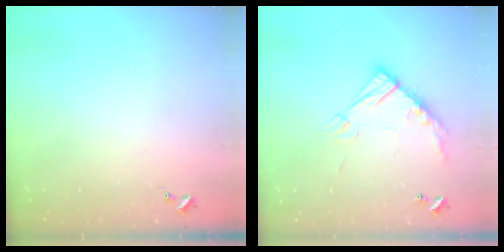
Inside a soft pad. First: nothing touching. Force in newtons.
{"total": 14.3, "press": 14.3, "slide": 1.0}